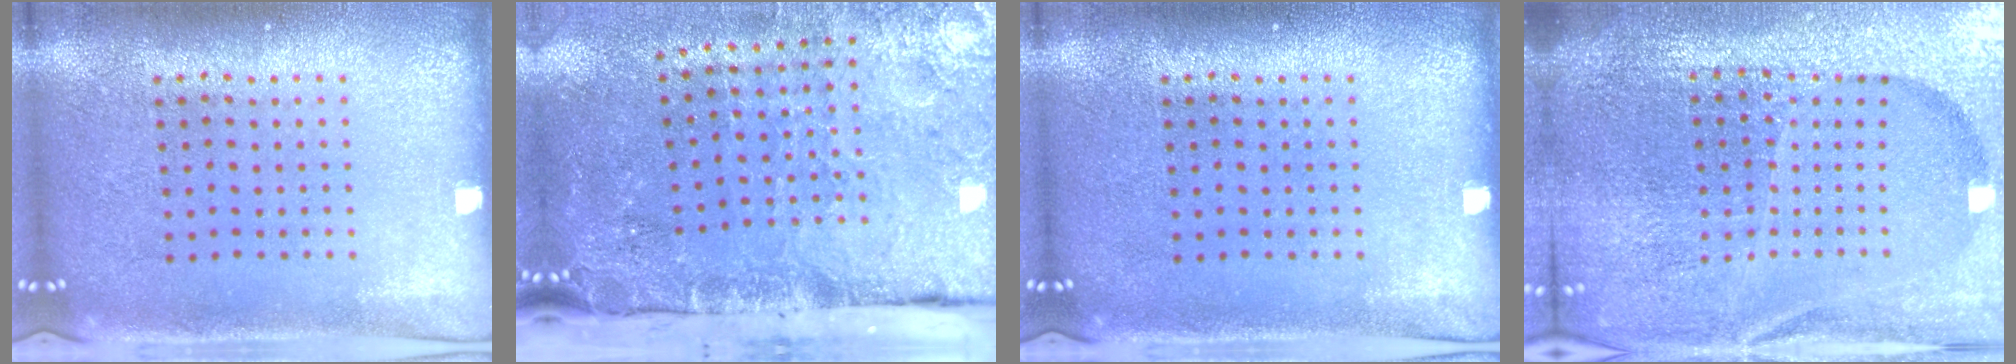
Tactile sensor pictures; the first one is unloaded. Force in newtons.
{"total": 4.7, "press": 3.6, "slide": 3.0}
{"total": 0.0}
{"total": 6.5, "press": 5.7, "slide": 3.2}